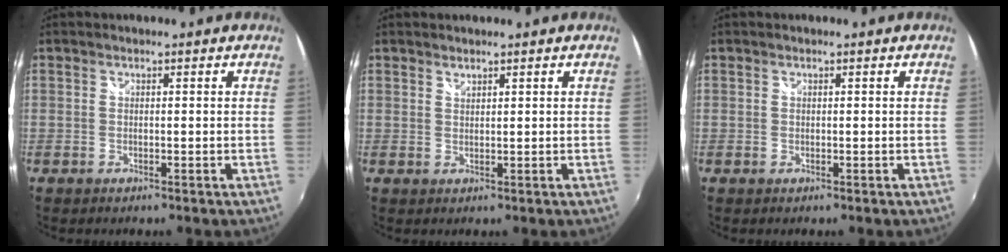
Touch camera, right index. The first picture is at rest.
{"total": 1.0, "force": [0.9, 0.2, 0.2], "torque": [-0.003, 0.001, 0.016]}
{"total": 0.0}